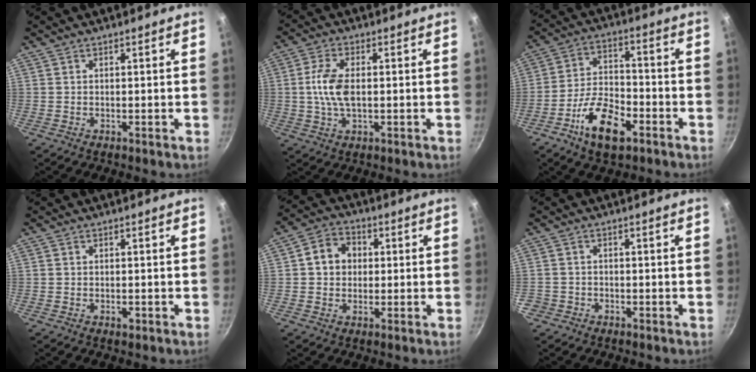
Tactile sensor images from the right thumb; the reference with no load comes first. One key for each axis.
{"total": 7.4, "fx": 0.2, "fy": 3.7, "fz": 6.3, "tx": -0.131, "ty": 0.006, "tz": -0.001}
{"total": 12.5, "fx": -6.4, "fy": 6.1, "fz": 8.9, "tx": -0.148, "ty": 0.038, "tz": -0.120}
{"total": 1.1, "fx": -0.5, "fy": 0.6, "fz": 0.7, "tx": -0.008, "ty": 0.000, "tz": -0.009}
{"total": 7.4, "fx": 1.0, "fy": 6.3, "fz": 3.7, "tx": -0.033, "ty": 0.012, "tz": 0.005}
{"total": 2.1, "fx": -1.2, "fy": 1.7, "fz": 0.3, "tx": -0.004, "ty": 0.015, "tz": -0.020}